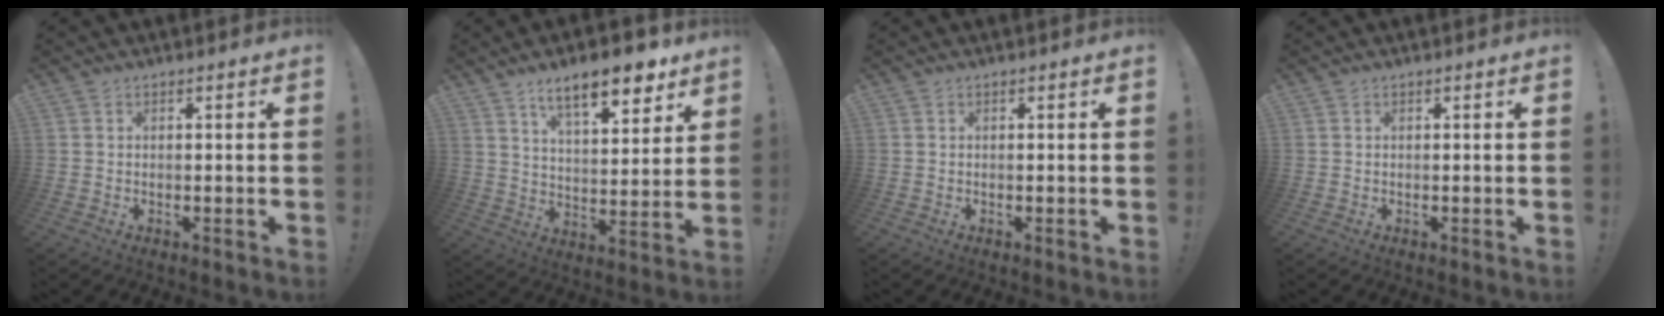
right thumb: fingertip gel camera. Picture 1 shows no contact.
{"total": 13.9, "force": [9.2, 4.4, 9.5], "torque": [-0.145, -0.049, 0.153]}
{"total": 0.0}
{"total": 0.0}